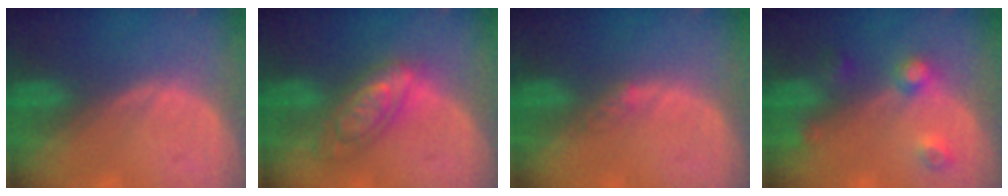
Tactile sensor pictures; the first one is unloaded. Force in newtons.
{"total": 7.2, "press": 7.2, "slide": 0.6}
{"total": 1.6, "press": 1.3, "slide": 0.9}
{"total": 4.5, "press": 4.0, "slide": 2.1}